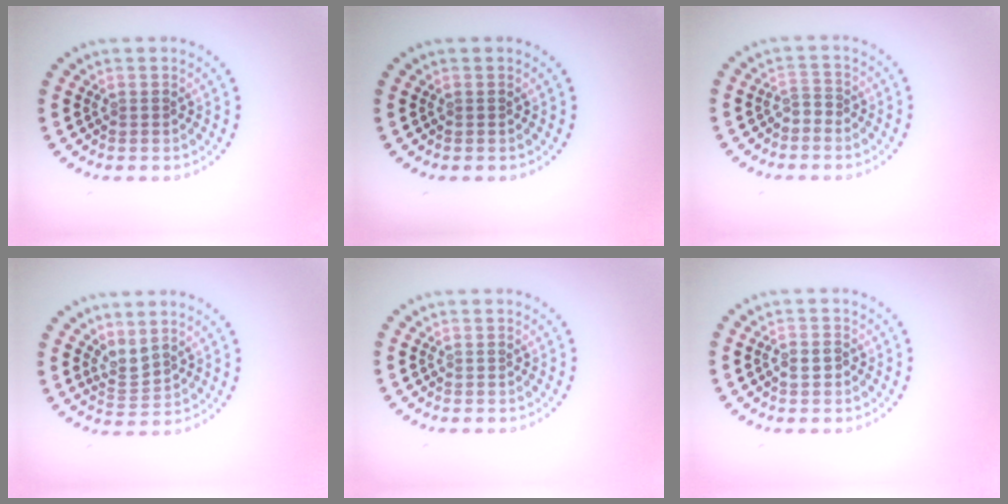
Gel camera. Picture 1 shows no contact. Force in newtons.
{"total": 0.0}
{"total": 1.0, "press": 0.8, "slide": 0.7}
{"total": 2.1, "press": 1.5, "slide": 1.5}
{"total": 0.0}
{"total": 1.6, "press": 1.4, "slide": 0.6}